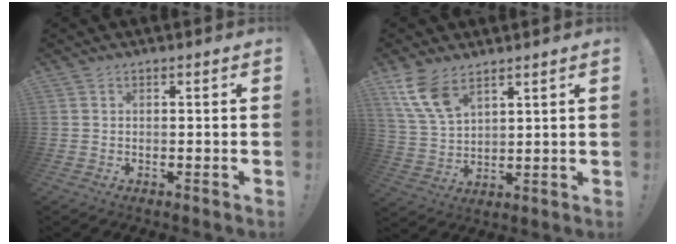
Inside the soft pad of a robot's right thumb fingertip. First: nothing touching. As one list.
[{"total": 9.8, "force": [6.5, 4.5, 5.8], "torque": [-0.122, -0.028, 0.126]}]